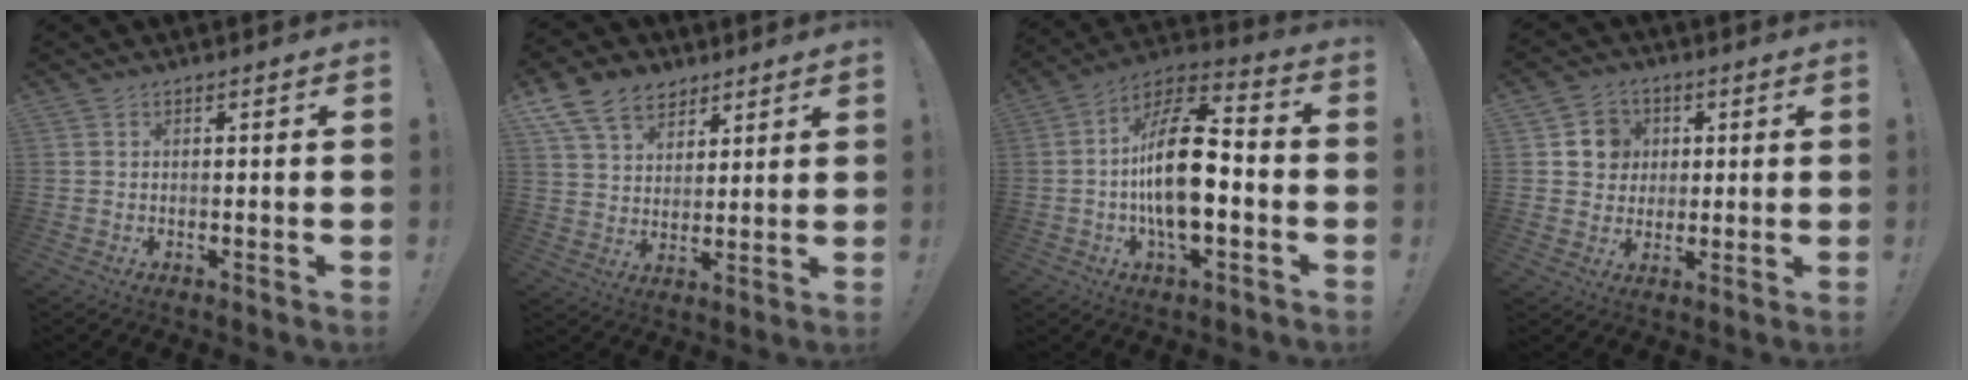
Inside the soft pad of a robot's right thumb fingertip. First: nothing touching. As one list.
[{"total": 12.8, "force": [7.7, 9.0, 4.8], "torque": [-0.091, -0.040, 0.155]}, {"total": 19.2, "force": [-2.5, 9.0, 16.8], "torque": [-0.295, 0.016, -0.044]}, {"total": 8.4, "force": [2.1, 7.9, 1.8], "torque": [-0.019, -0.009, 0.044]}]